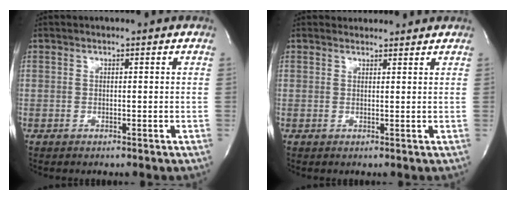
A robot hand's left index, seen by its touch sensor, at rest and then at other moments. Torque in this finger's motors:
{"motor_torque": [0.39, -0.58, 0.04, 0.00]}